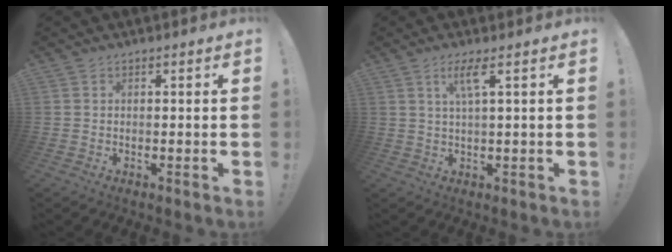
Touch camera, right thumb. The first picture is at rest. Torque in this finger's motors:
{"motor_torque": [-0.27, 0.20, 0.55, -0.07, 0.00]}